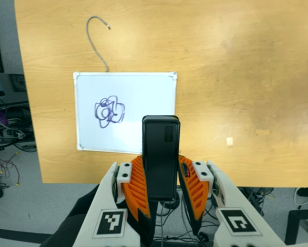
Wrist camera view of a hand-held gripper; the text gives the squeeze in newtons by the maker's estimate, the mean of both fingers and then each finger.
{"total": 6.1, "left": 4.0, "right": 8.2}